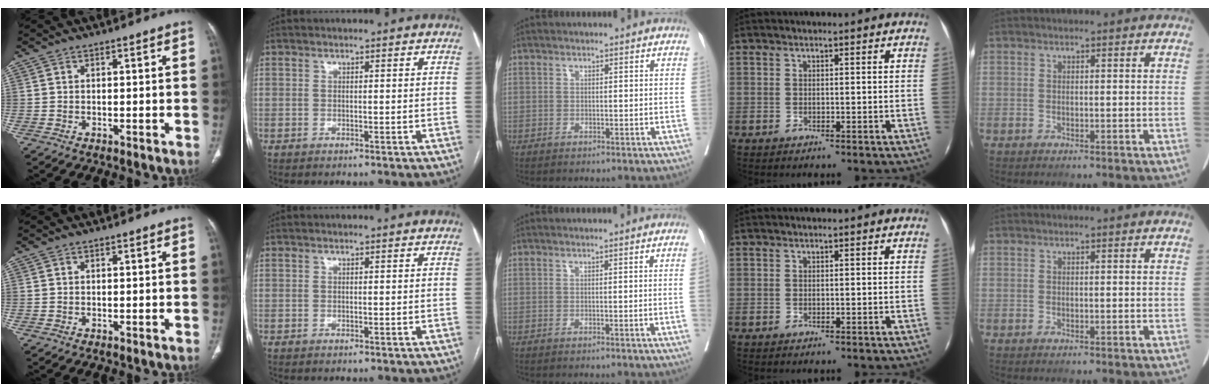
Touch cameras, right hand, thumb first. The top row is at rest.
{"middle": {"total": 1.9, "force": [-0.2, -0.9, 1.6], "torque": [-0.023, -0.003, 0.001]}}